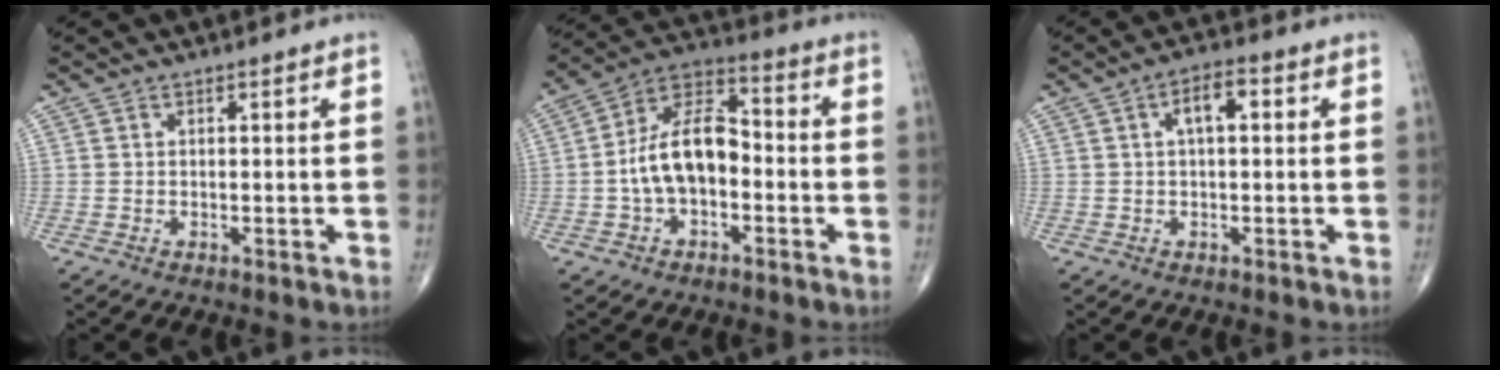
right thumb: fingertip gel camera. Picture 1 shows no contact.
{"total": 12.7, "force": [-1.8, 7.4, 10.2], "torque": [-0.174, 0.046, -0.043]}
{"total": 4.8, "force": [1.1, 2.1, 4.1], "torque": [-0.063, 0.012, 0.014]}